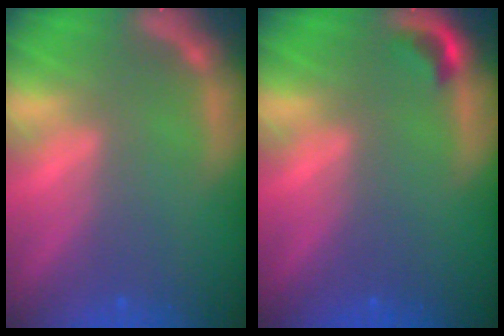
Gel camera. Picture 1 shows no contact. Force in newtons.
{"total": 1.4}